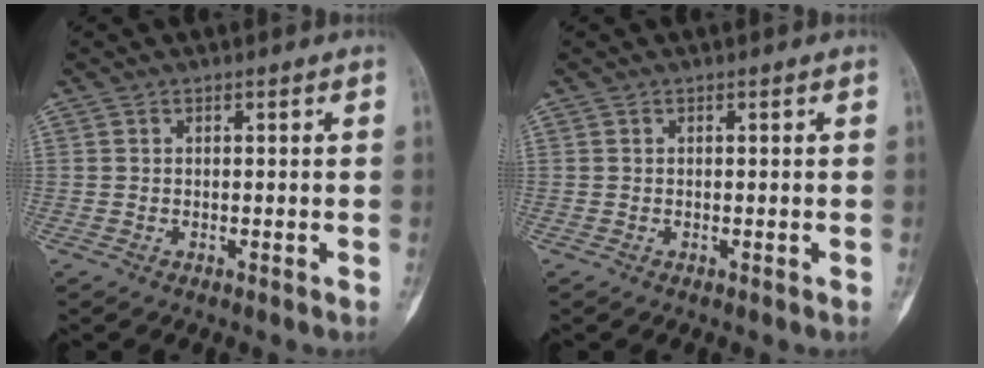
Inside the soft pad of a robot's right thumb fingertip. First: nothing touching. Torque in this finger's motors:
{"motor_torque": [0.00, 0.00, 0.00, 0.00, 0.00]}